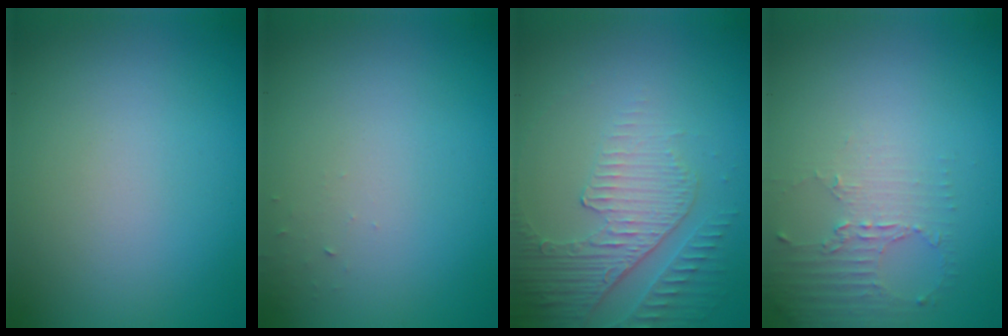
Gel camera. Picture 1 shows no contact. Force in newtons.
{"total": 0.6, "press": 0.6, "slide": 0.1}
{"total": 4.2, "press": 3.0, "slide": 2.9}
{"total": 2.2, "press": 1.7, "slide": 1.5}